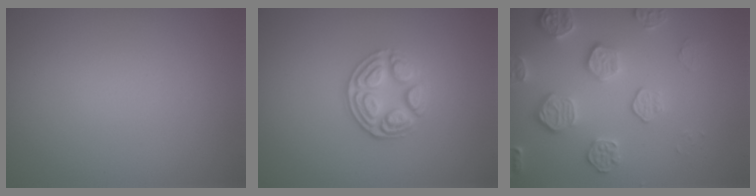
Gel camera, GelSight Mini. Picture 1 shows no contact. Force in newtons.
{"total": 3.5, "press": 3.0, "slide": 1.9}
{"total": 4.5, "press": 4.3, "slide": 1.5}